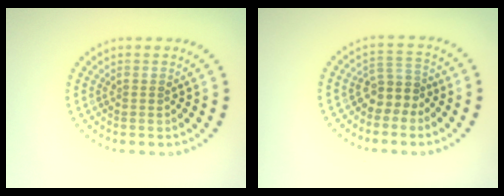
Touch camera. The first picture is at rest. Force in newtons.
{"total": 2.7, "press": 2.1, "slide": 1.7}